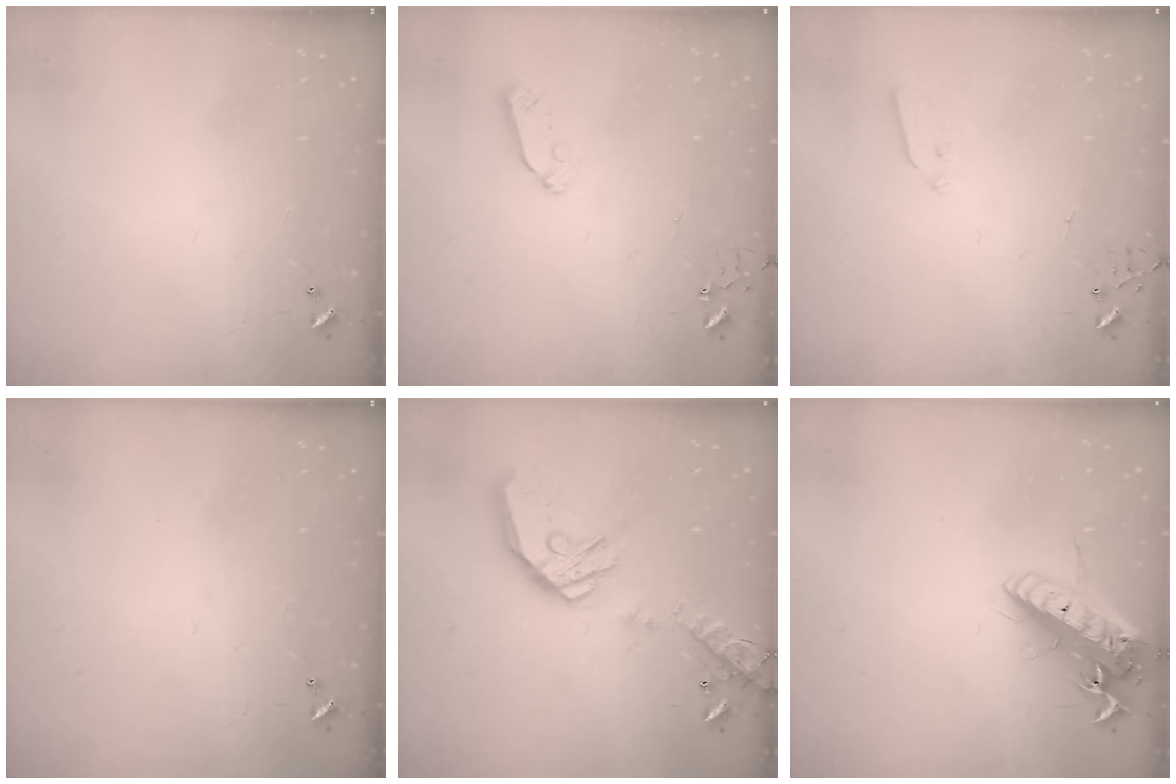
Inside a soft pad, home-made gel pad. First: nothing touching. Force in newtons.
{"total": 3.7, "press": 3.6, "slide": 0.5}
{"total": 3.5, "press": 3.4, "slide": 0.6}
{"total": 0.0}
{"total": 19.0, "press": 18.9, "slide": 2.0}
{"total": 17.4, "press": 17.0, "slide": 3.4}